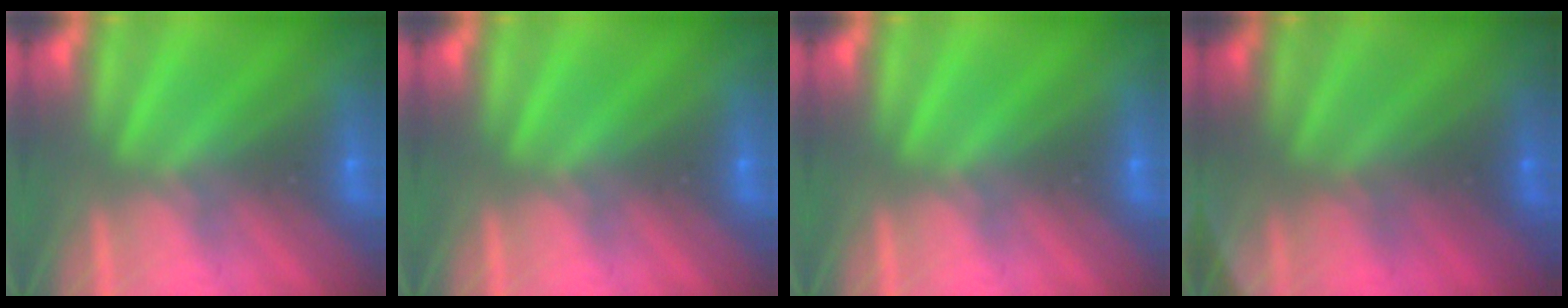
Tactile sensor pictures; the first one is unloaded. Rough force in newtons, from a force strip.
{"total": 0.0}
{"total": 0.0}
{"total": 2.8}